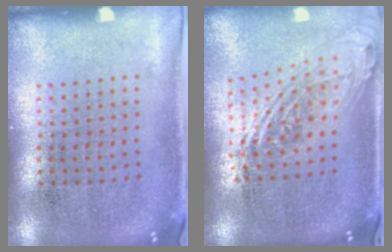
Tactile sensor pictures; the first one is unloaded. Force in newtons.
{"total": 2.1, "press": 1.6, "slide": 1.4}